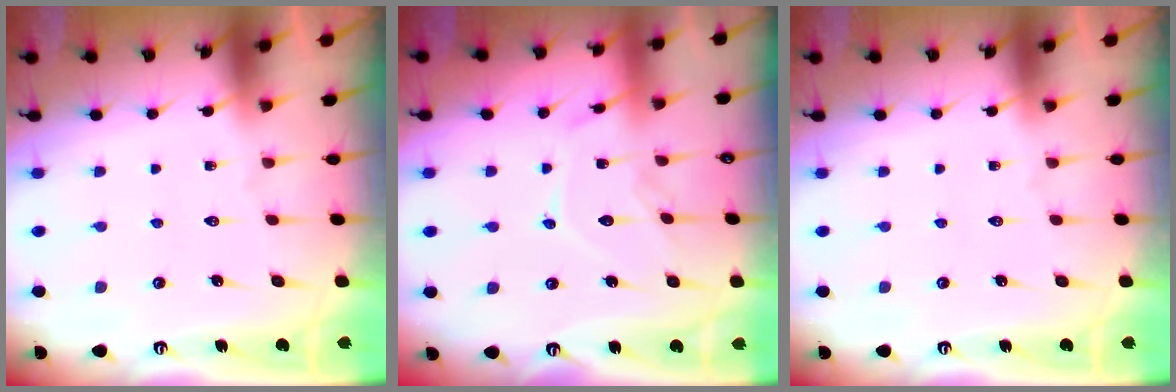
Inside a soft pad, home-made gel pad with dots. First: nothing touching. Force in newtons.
{"total": 10.8, "press": 10.8, "slide": 0.2}
{"total": 0.0}